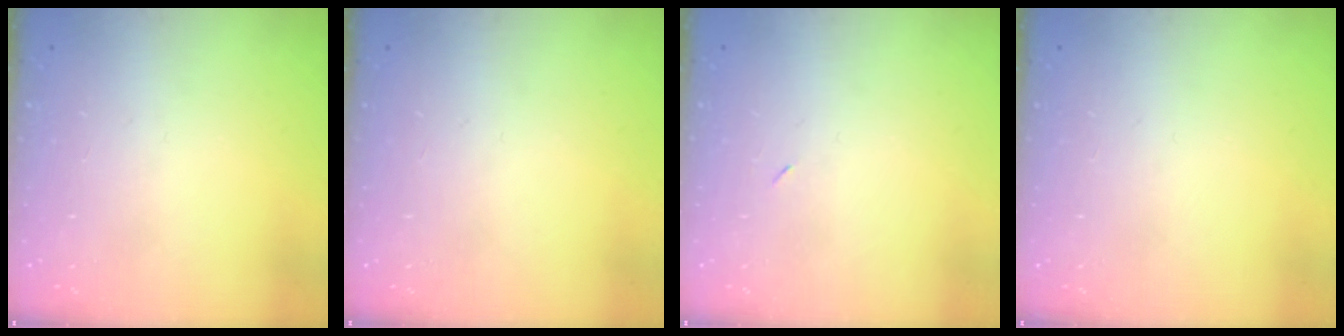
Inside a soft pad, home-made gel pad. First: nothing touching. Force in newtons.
{"total": 0.0}
{"total": 2.2, "press": 1.8, "slide": 1.2}
{"total": 0.0}